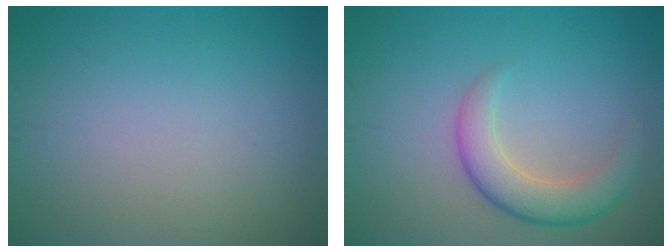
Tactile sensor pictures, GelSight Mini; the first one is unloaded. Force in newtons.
{"total": 4.1, "press": 4.1, "slide": 0.2}